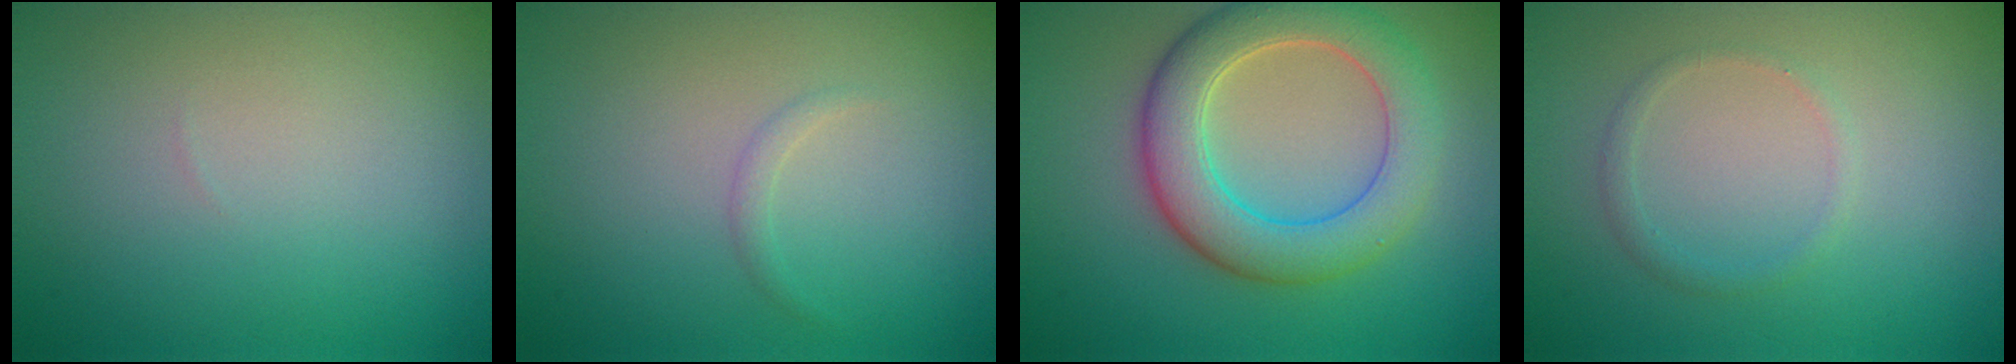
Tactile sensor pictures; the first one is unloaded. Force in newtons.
{"total": 0.7, "press": 0.7, "slide": 0.0}
{"total": 6.8, "press": 6.8, "slide": 0.3}
{"total": 1.1, "press": 1.1, "slide": 0.0}